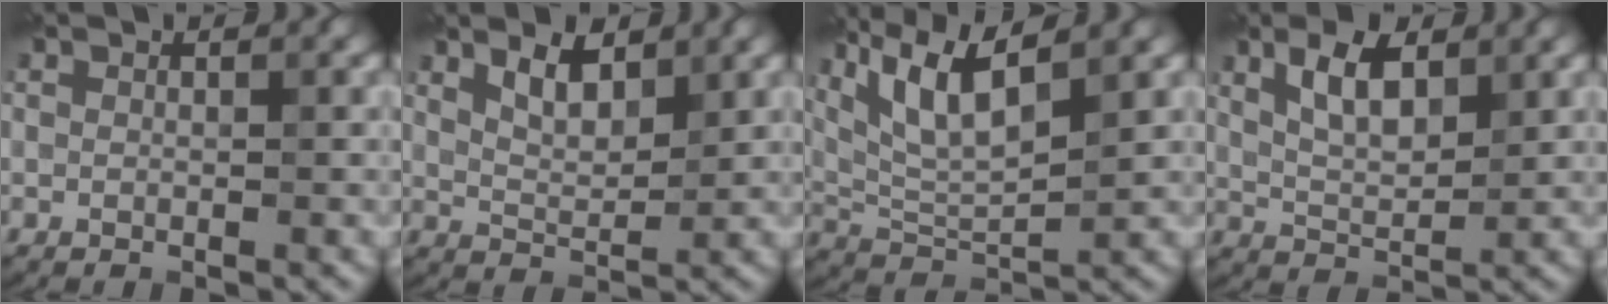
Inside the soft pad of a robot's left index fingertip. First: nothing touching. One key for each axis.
{"total": 2.9, "fx": 1.9, "fy": 1.2, "fz": 1.8, "tx": -0.038, "ty": 0.004, "tz": 0.036}
{"total": 6.5, "fx": 3.8, "fy": 1.6, "fz": 5.1, "tx": -0.104, "ty": 0.008, "tz": 0.078}
{"total": 3.9, "fx": 2.0, "fy": 1.6, "fz": 2.9, "tx": -0.058, "ty": 0.010, "tz": 0.037}